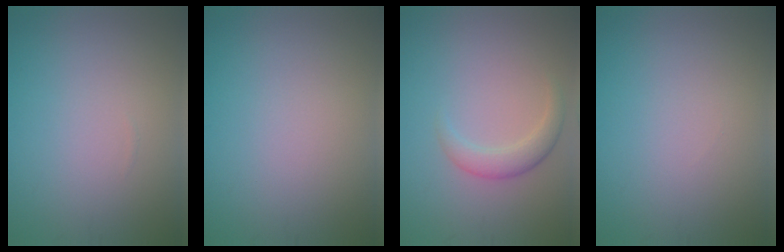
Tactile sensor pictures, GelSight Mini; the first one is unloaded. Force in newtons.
{"total": 0.0}
{"total": 2.4, "press": 2.4, "slide": 0.1}
{"total": 0.0}